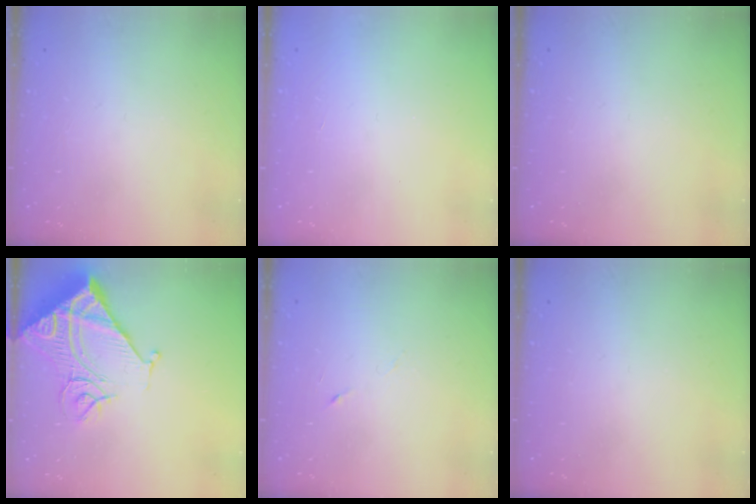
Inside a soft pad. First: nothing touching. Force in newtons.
{"total": 1.6, "press": 1.6, "slide": 0.1}
{"total": 0.0}
{"total": 16.6, "press": 16.5, "slide": 1.7}
{"total": 3.4, "press": 3.2, "slide": 0.9}
{"total": 0.0}